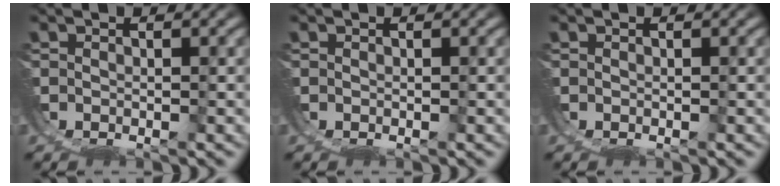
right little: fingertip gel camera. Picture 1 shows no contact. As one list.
[{"total": 0.0}, {"total": 0.0}]